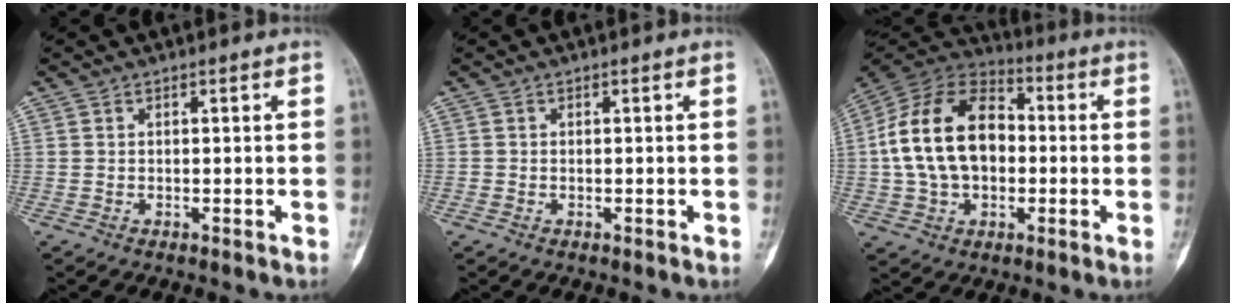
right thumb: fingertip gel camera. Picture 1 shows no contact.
{"total": 0.0}
{"total": 19.4, "force": [0.1, 13.3, 14.2], "torque": [-0.241, 0.028, -0.002]}